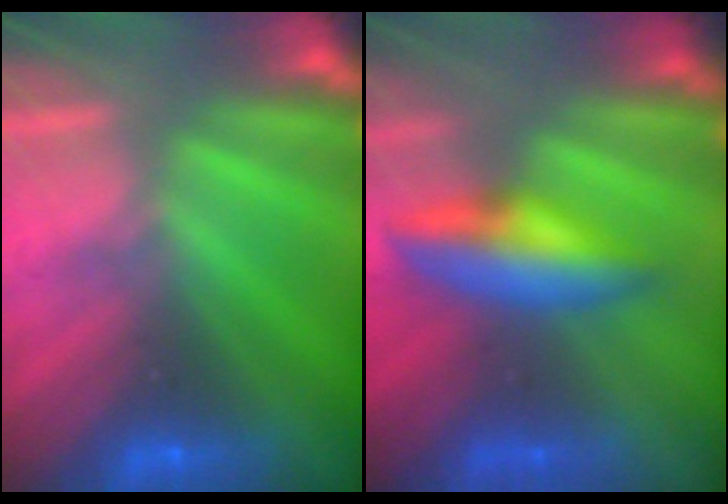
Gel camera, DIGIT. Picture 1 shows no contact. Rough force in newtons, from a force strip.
{"total": 8.6}